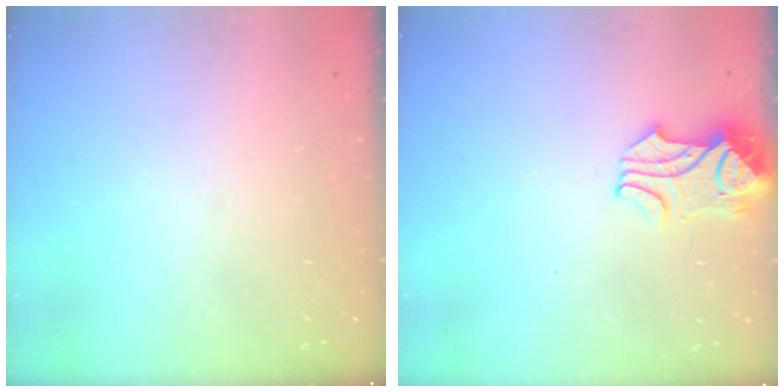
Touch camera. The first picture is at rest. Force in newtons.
{"total": 2.2, "press": 2.1, "slide": 0.5}